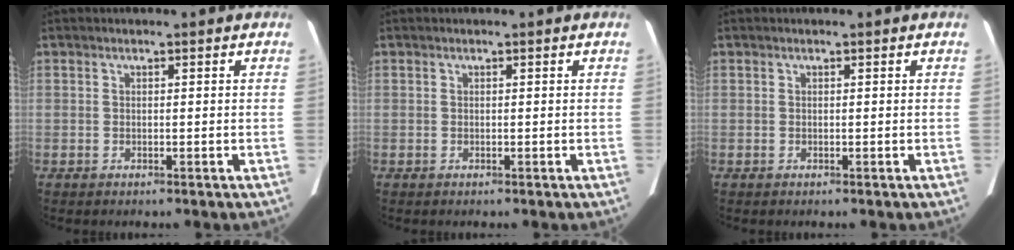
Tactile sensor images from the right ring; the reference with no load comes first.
{"total": 0.0}
{"total": 0.0}